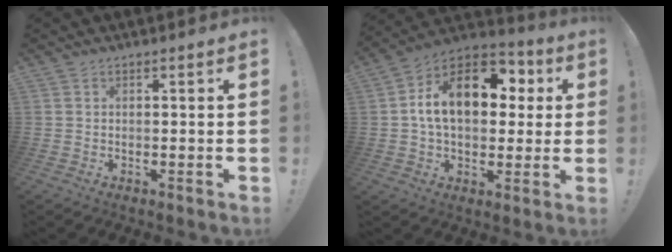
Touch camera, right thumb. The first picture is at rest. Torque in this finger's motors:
{"motor_torque": [2.42, 2.59, 0.70, 0.49, 0.12]}